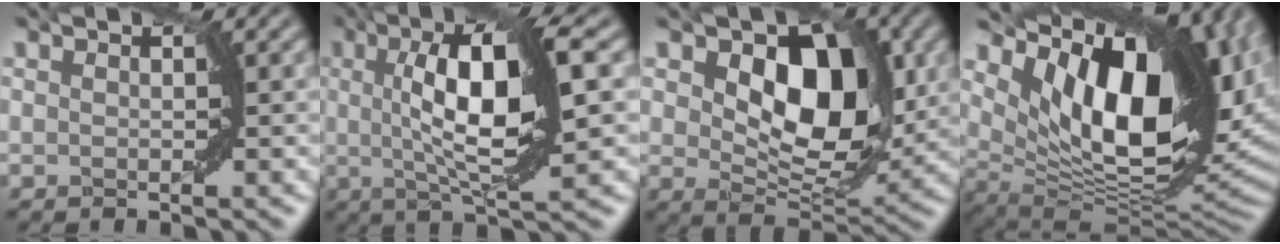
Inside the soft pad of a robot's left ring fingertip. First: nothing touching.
{"total": 9.2, "force": [1.4, 2.3, 8.8], "torque": [-0.144, 0.005, 0.025]}
{"total": 9.2, "force": [2.5, 5.6, 6.9], "torque": [-0.109, -0.008, 0.041]}
{"total": 17.7, "force": [6.3, 9.2, 13.7], "torque": [-0.214, 0.008, 0.113]}